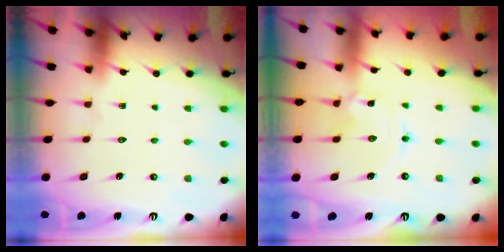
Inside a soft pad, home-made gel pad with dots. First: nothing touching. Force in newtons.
{"total": 1.6, "press": 1.6, "slide": 0.1}